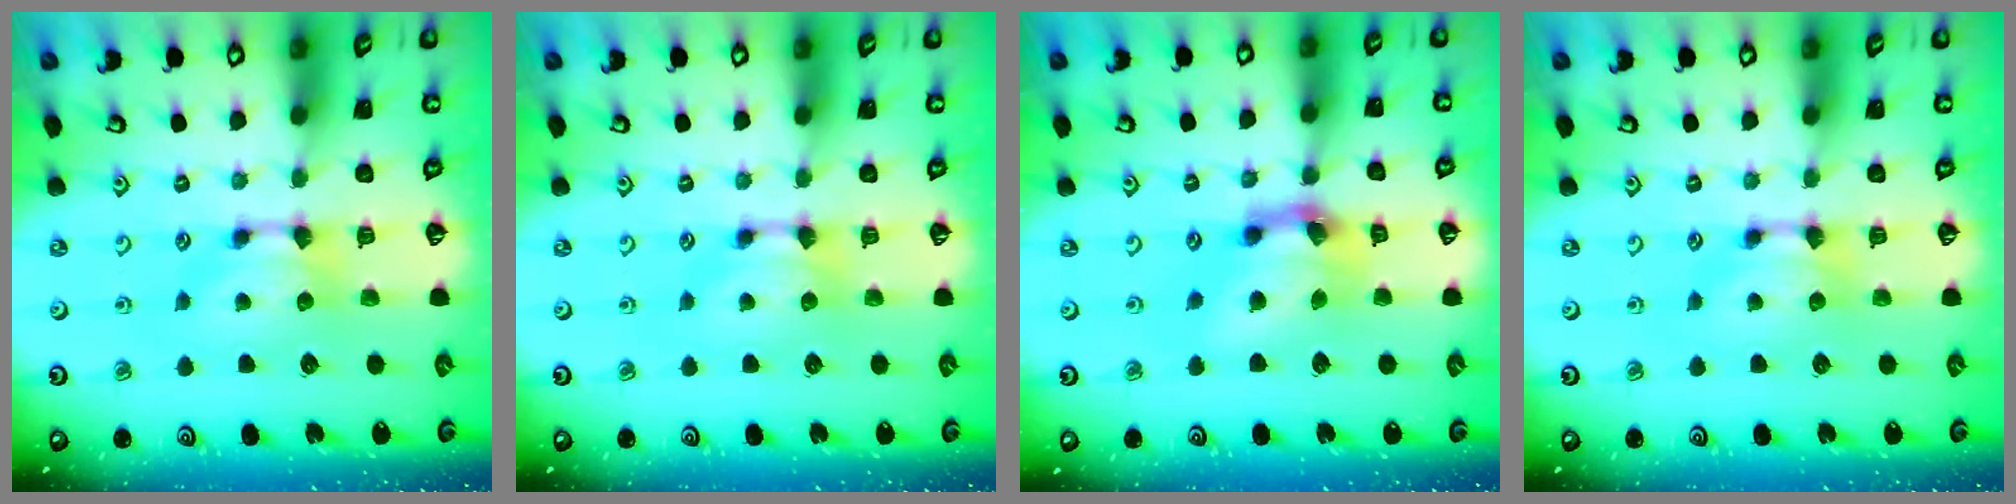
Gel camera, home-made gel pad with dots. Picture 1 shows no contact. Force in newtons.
{"total": 0.0}
{"total": 5.8, "press": 5.4, "slide": 2.1}
{"total": 0.0}